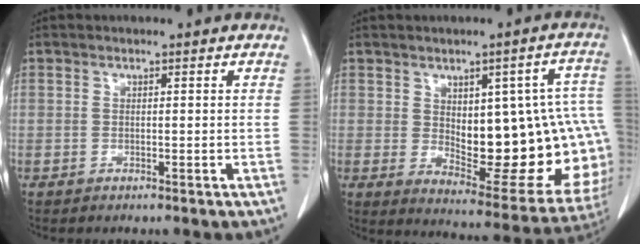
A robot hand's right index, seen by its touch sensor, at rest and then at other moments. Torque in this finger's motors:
{"motor_torque": [1.70, 0.16, 0.33, 0.08]}